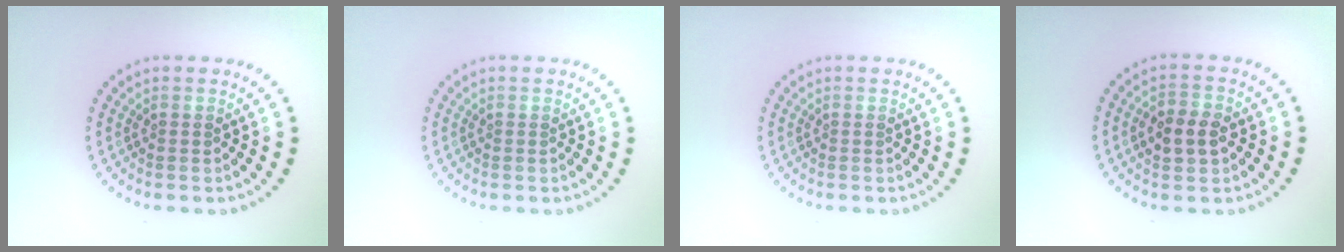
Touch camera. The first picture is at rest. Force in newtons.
{"total": 0.0}
{"total": 0.0}
{"total": 3.0, "press": 3.0, "slide": 0.2}